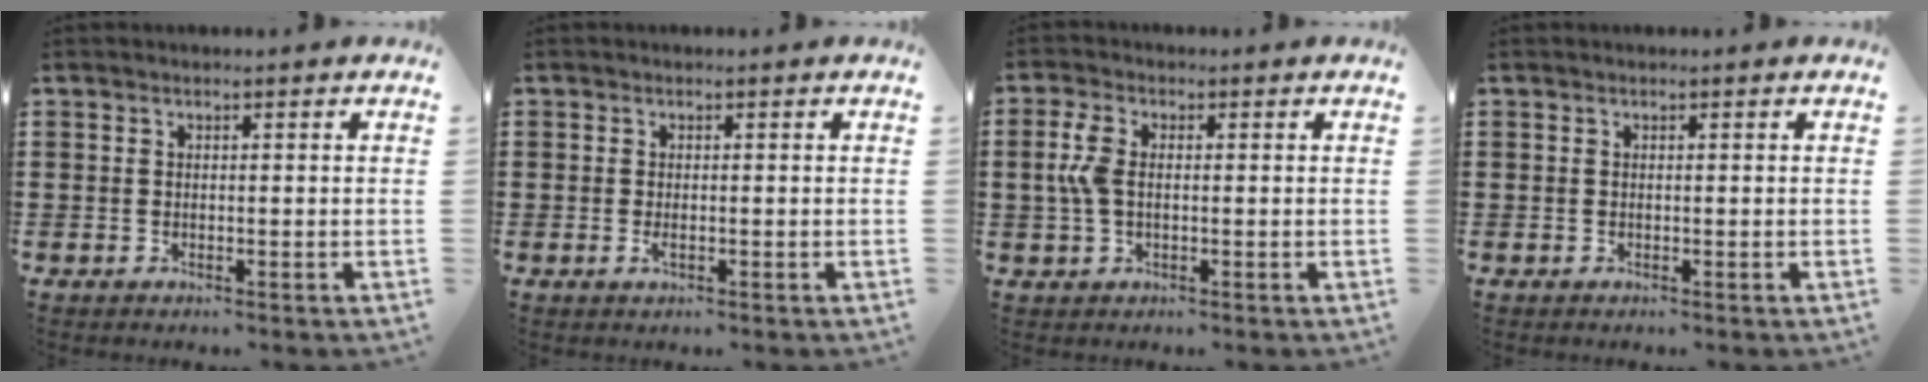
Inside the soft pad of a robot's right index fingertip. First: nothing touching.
{"total": 1.1, "force": [-0.4, 0.4, 1.0], "torque": [-0.026, -0.008, -0.008]}
{"total": 4.7, "force": [0.1, 2.7, 3.9], "torque": [-0.107, -0.001, -0.008]}
{"total": 0.0}